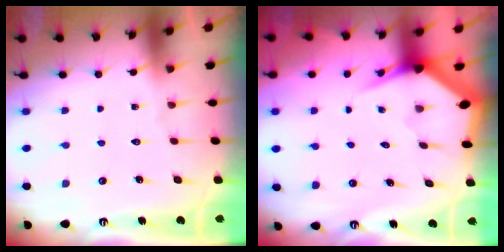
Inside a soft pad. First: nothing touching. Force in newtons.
{"total": 3.8, "press": 3.8, "slide": 0.1}